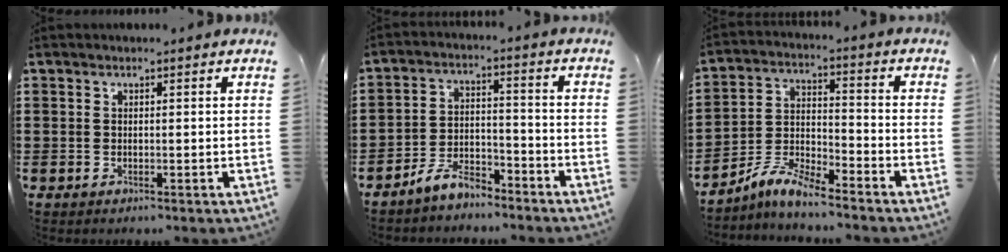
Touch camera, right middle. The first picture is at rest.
{"total": 6.1, "force": [-5.5, 1.7, 1.9], "torque": [-0.043, 0.008, -0.111]}
{"total": 7.1, "force": [-6.4, 1.1, 2.8], "torque": [-0.071, 0.002, -0.128]}